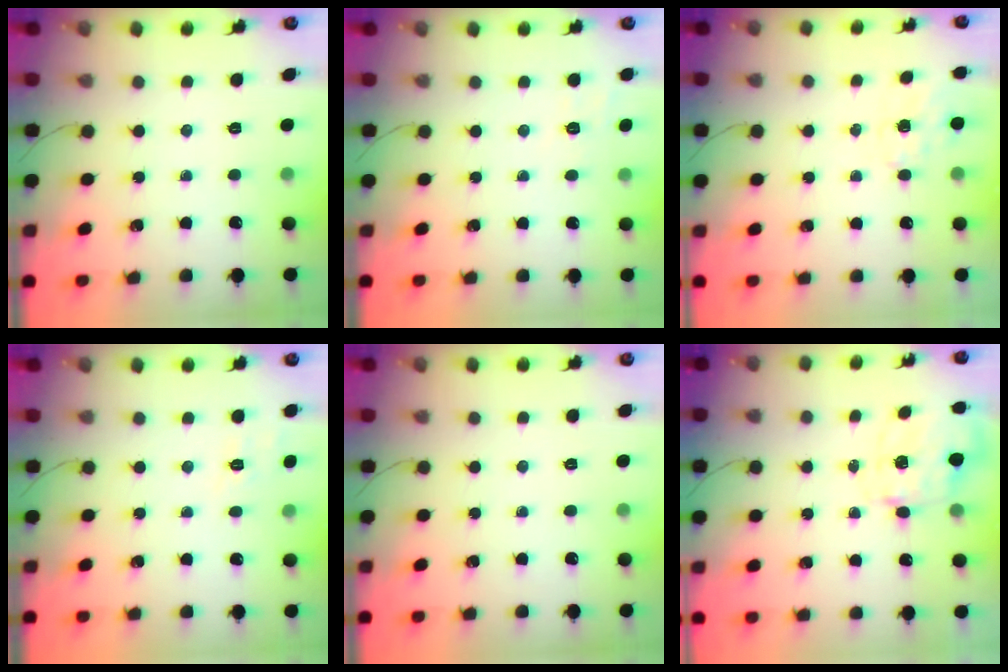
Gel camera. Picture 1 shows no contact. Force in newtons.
{"total": 1.8, "press": 0.5, "slide": 1.7}
{"total": 4.5, "press": 4.4, "slide": 1.1}
{"total": 6.4, "press": 6.1, "slide": 2.1}
{"total": 0.0}
{"total": 2.5, "press": 2.3, "slide": 1.0}